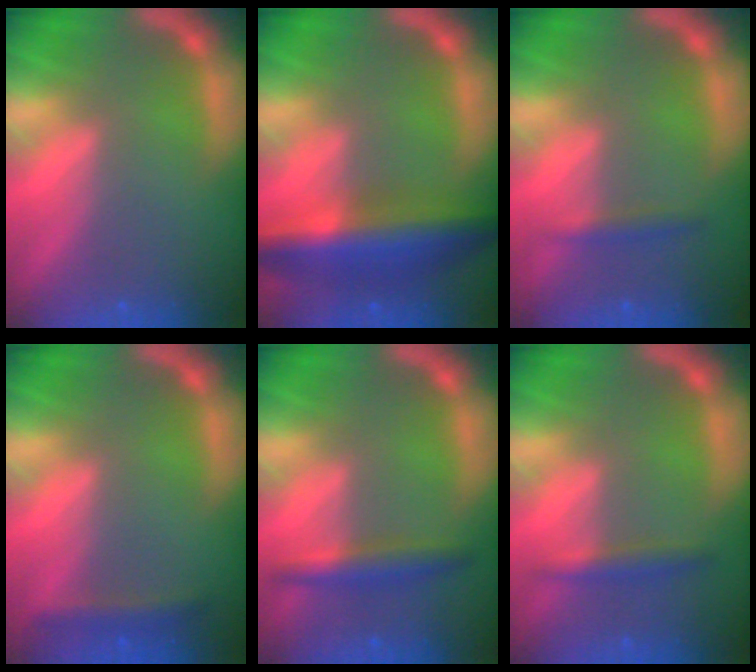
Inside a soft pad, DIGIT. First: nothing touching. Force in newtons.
{"total": 8.0}
{"total": 1.4}
{"total": 1.9}
{"total": 3.0}
{"total": 1.9}